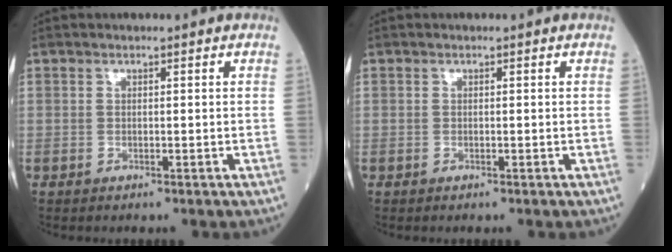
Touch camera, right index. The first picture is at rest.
{"total": 0.0}